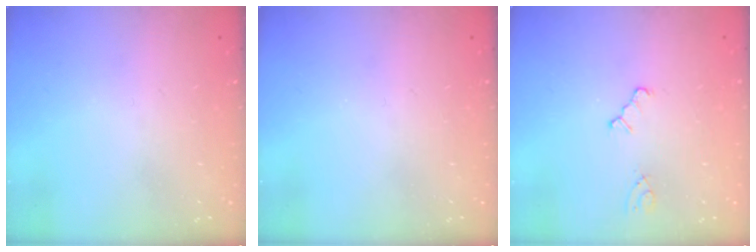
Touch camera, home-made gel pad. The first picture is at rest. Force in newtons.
{"total": 0.0}
{"total": 2.0, "press": 2.0, "slide": 0.3}